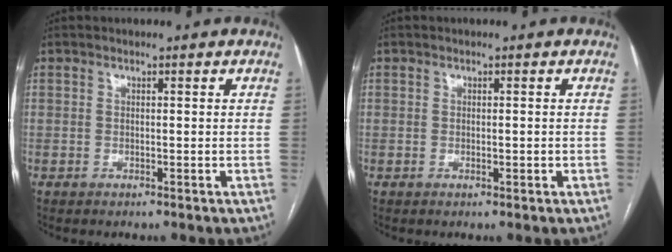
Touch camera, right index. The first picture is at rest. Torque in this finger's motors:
{"motor_torque": [-0.35, 0.59, 0.00, 0.00]}